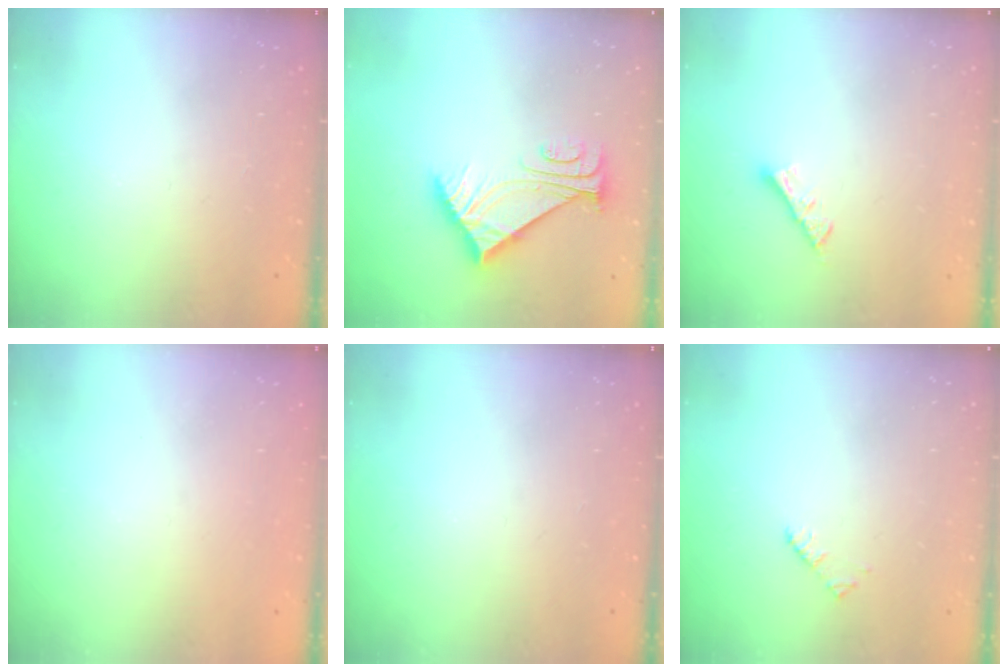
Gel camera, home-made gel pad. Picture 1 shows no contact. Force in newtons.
{"total": 9.8, "press": 9.7, "slide": 0.9}
{"total": 5.5, "press": 5.4, "slide": 0.4}
{"total": 0.8, "press": 0.7, "slide": 0.3}
{"total": 0.0}
{"total": 1.9, "press": 1.9, "slide": 0.3}